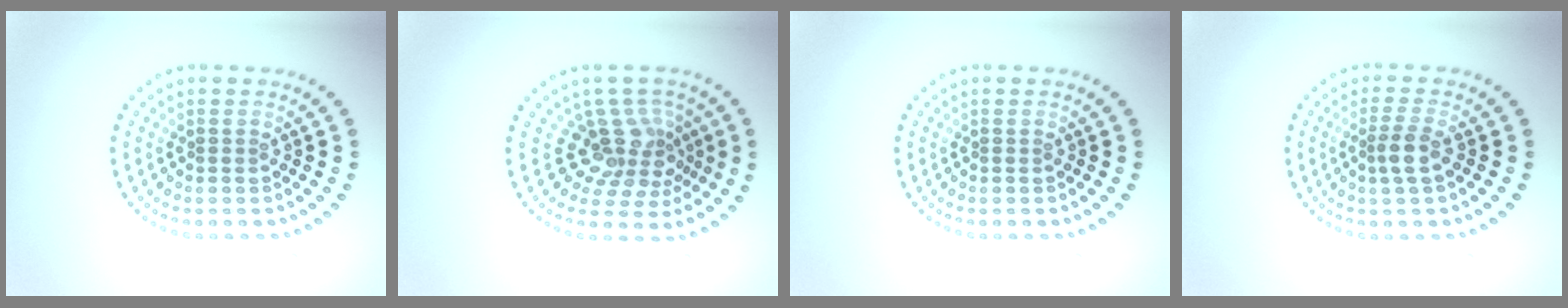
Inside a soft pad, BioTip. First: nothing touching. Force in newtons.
{"total": 4.3, "press": 3.2, "slide": 2.9}
{"total": 0.0}
{"total": 2.1, "press": 1.8, "slide": 1.0}